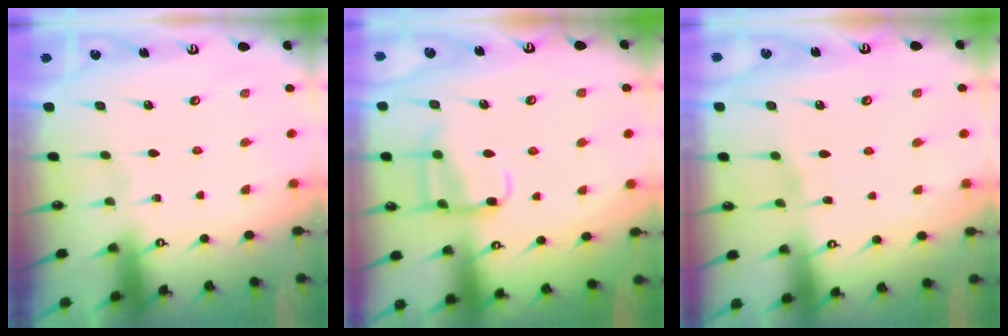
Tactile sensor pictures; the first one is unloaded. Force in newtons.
{"total": 10.9, "press": 10.9, "slide": 1.0}
{"total": 2.8, "press": 2.8, "slide": 0.4}